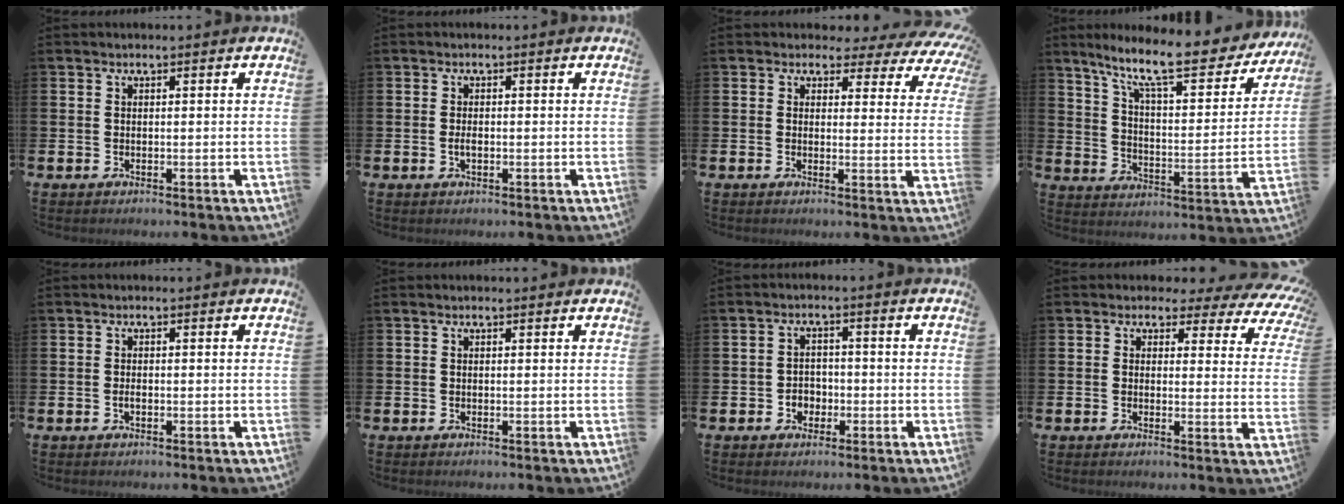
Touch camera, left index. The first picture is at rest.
{"total": 1.2, "force": [-0.3, 0.6, 1.1], "torque": [-0.020, 0.002, -0.005]}
{"total": 2.6, "force": [1.7, 1.8, 0.6], "torque": [-0.010, -0.021, 0.020]}
{"total": 11.5, "force": [9.4, 2.3, 6.3], "torque": [-0.138, -0.060, 0.151]}
{"total": 0.8, "force": [-0.2, 0.3, 0.7], "torque": [-0.021, 0.002, -0.003]}
{"total": 0.0}
{"total": 2.6, "force": [-1.1, 2.2, 0.8], "torque": [-0.013, 0.001, -0.028]}
{"total": 2.6, "force": [1.5, 1.9, 0.8], "torque": [-0.014, -0.022, 0.015]}